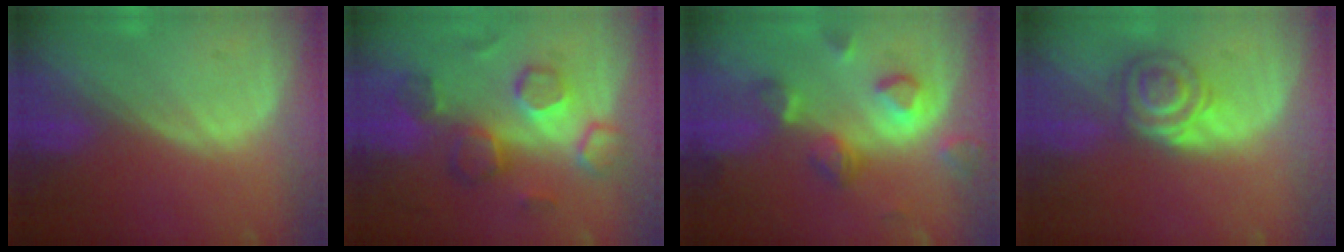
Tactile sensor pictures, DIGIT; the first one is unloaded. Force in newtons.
{"total": 8.7, "press": 8.5, "slide": 2.1}
{"total": 8.0, "press": 7.2, "slide": 3.5}
{"total": 6.1, "press": 5.6, "slide": 2.4}